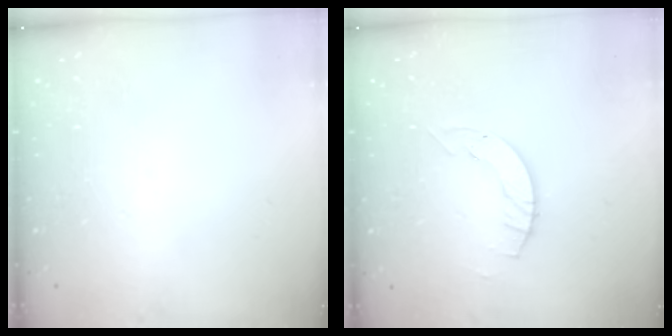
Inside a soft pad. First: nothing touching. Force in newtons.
{"total": 2.1, "press": 2.1, "slide": 0.3}